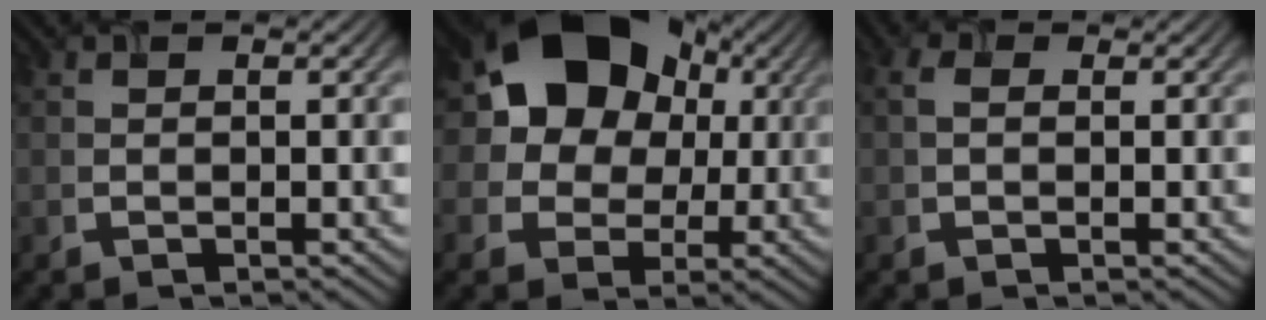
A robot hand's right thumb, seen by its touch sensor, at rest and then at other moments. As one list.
[{"total": 14.8, "force": [3.4, 12.0, 8.0], "torque": [-0.159, 0.041, 0.046]}, {"total": 0.8, "force": [0.0, 0.7, 0.4], "torque": [-0.011, 0.000, 0.001]}]